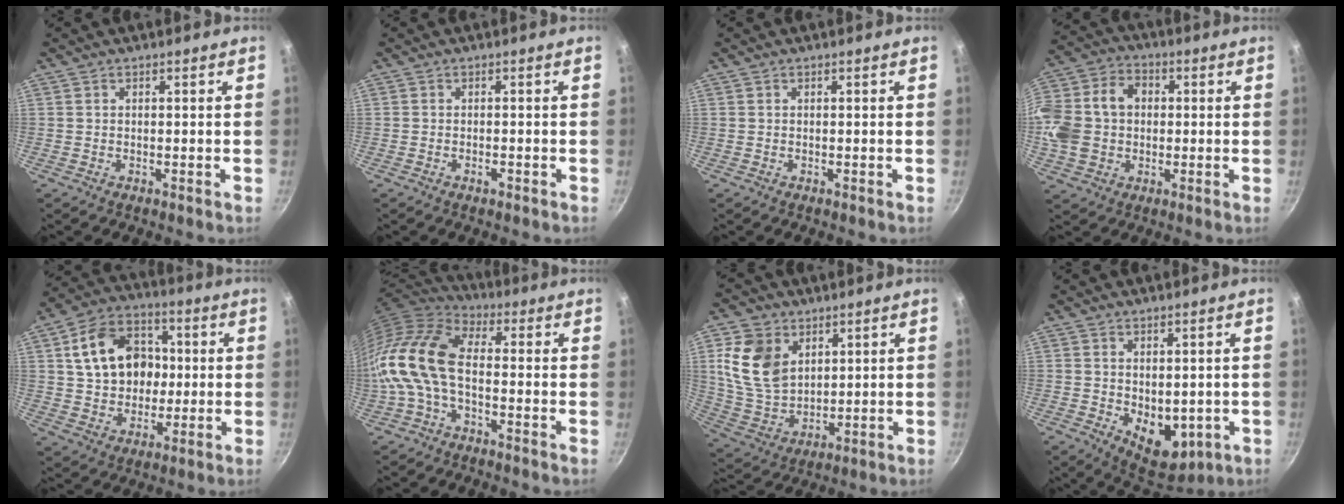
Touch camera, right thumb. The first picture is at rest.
{"total": 1.0, "force": [-0.6, 0.3, 0.7], "torque": [-0.013, 0.006, -0.010]}
{"total": 0.0}
{"total": 18.3, "force": [0.9, 14.6, 11.0], "torque": [-0.230, 0.038, 0.010]}
{"total": 16.0, "force": [2.5, 12.6, 9.6], "torque": [-0.128, 0.024, 0.040]}
{"total": 14.6, "force": [-2.7, 8.1, 11.9], "torque": [-0.243, 0.032, -0.073]}
{"total": 13.4, "force": [4.6, 9.7, 8.0], "torque": [-0.132, -0.018, 0.104]}
{"total": 8.6, "force": [-0.8, 5.6, 6.5], "torque": [-0.065, -0.017, 0.008]}